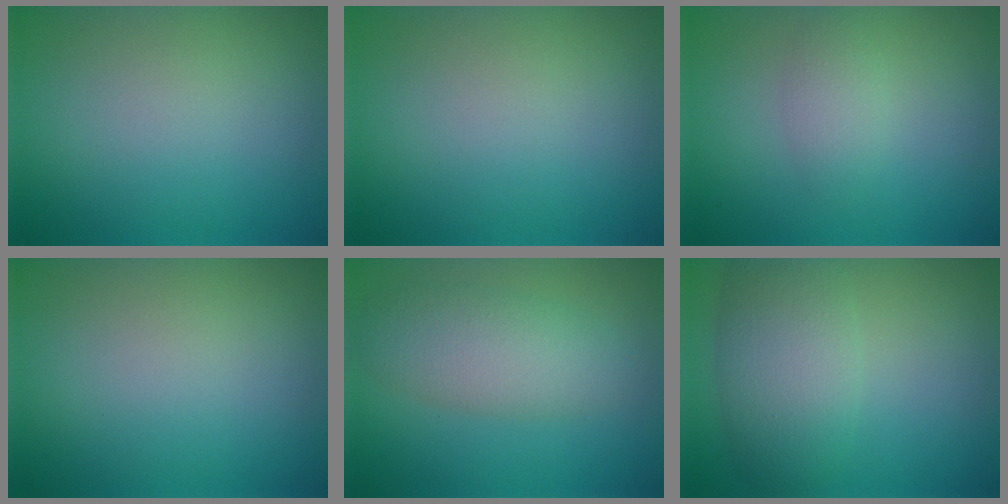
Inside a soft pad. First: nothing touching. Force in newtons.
{"total": 0.0}
{"total": 1.7, "press": 1.7, "slide": 0.0}
{"total": 0.0}
{"total": 4.8, "press": 4.8, "slide": 0.4}
{"total": 5.9, "press": 5.9, "slide": 0.0}